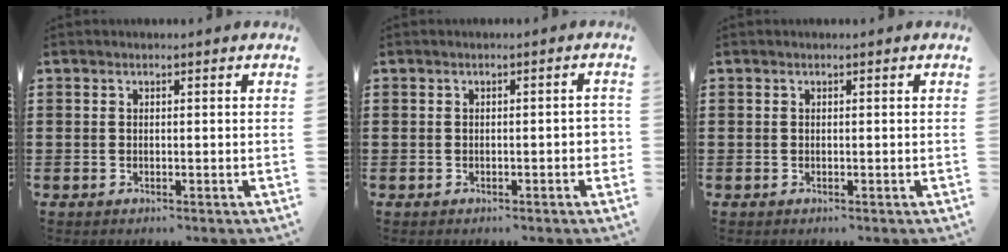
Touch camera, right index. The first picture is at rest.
{"total": 1.7, "force": [-0.5, 0.5, 1.5], "torque": [-0.025, 0.000, -0.008]}
{"total": 0.0}